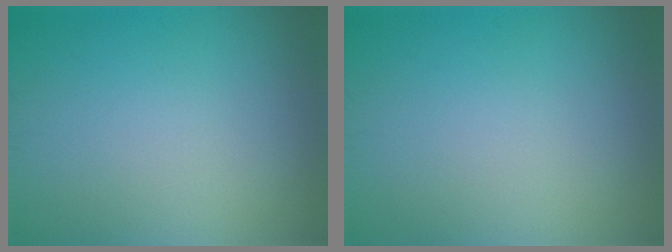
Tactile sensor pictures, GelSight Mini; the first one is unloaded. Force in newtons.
{"total": 0.0}